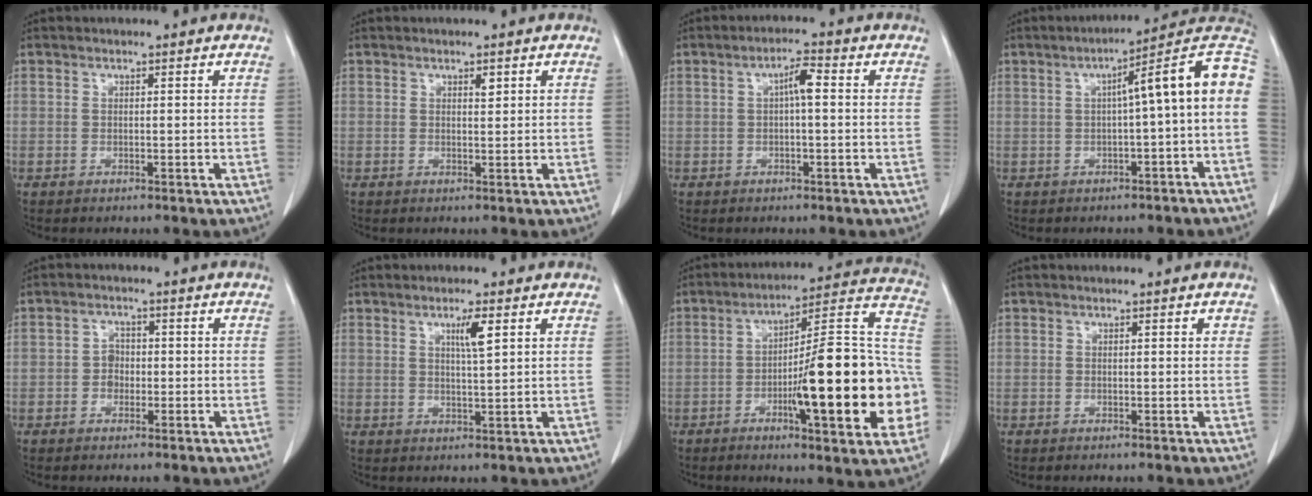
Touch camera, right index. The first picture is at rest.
{"total": 1.0, "force": [0.6, 0.3, 0.8], "torque": [-0.014, -0.003, 0.009]}
{"total": 3.3, "force": [0.4, 0.5, 3.3], "torque": [-0.057, 0.008, 0.006]}
{"total": 11.3, "force": [0.4, 0.3, 11.2], "torque": [-0.149, 0.039, -0.003]}
{"total": 2.3, "force": [-0.6, 1.9, 1.1], "torque": [-0.012, 0.008, -0.011]}
{"total": 3.5, "force": [1.6, 0.0, 3.1], "torque": [-0.055, -0.004, 0.028]}
{"total": 23.8, "force": [-5.5, 3.6, 22.9], "torque": [-0.264, 0.021, -0.074]}
{"total": 0.6, "force": [0.3, 0.2, 0.5], "torque": [-0.009, 0.000, 0.004]}